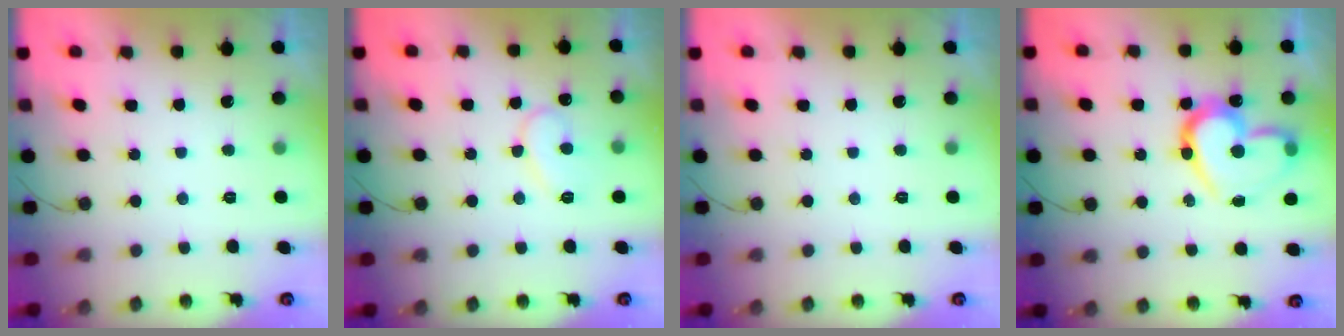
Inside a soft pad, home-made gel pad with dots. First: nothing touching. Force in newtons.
{"total": 9.8, "press": 9.8, "slide": 0.9}
{"total": 0.0}
{"total": 18.4, "press": 18.2, "slide": 2.0}